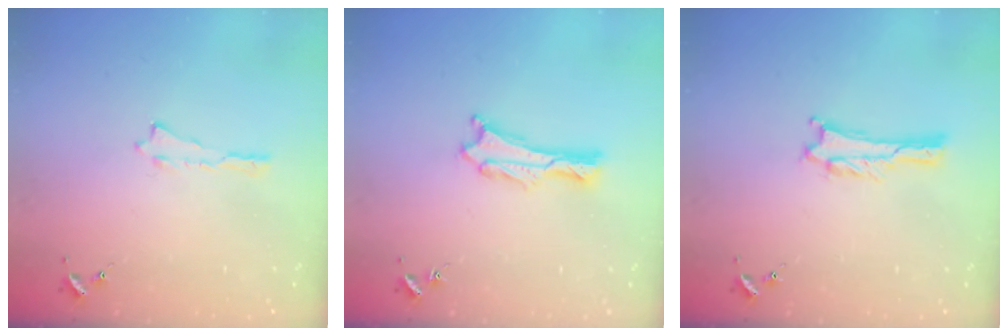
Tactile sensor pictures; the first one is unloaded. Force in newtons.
{"total": 0.8, "press": 0.7, "slide": 0.2}
{"total": 0.9, "press": 0.9, "slide": 0.1}